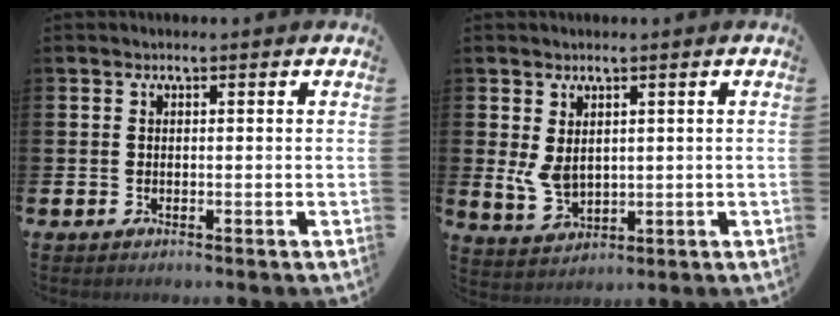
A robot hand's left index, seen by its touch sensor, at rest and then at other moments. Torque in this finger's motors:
{"motor_torque": [0.97, 0.05, 0.38, 0.04]}